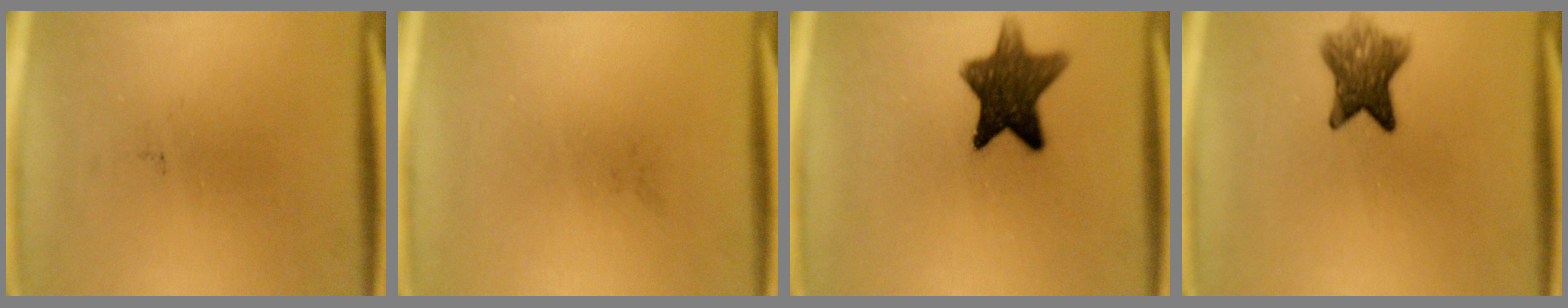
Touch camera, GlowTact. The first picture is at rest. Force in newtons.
{"total": 0.0}
{"total": 10.7}
{"total": 6.5}